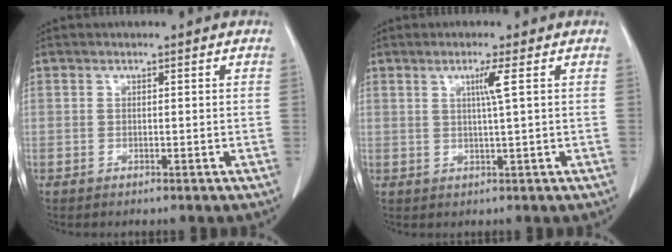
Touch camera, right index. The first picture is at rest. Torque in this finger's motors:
{"motor_torque": [0.33, 0.18, 0.05, 0.02]}